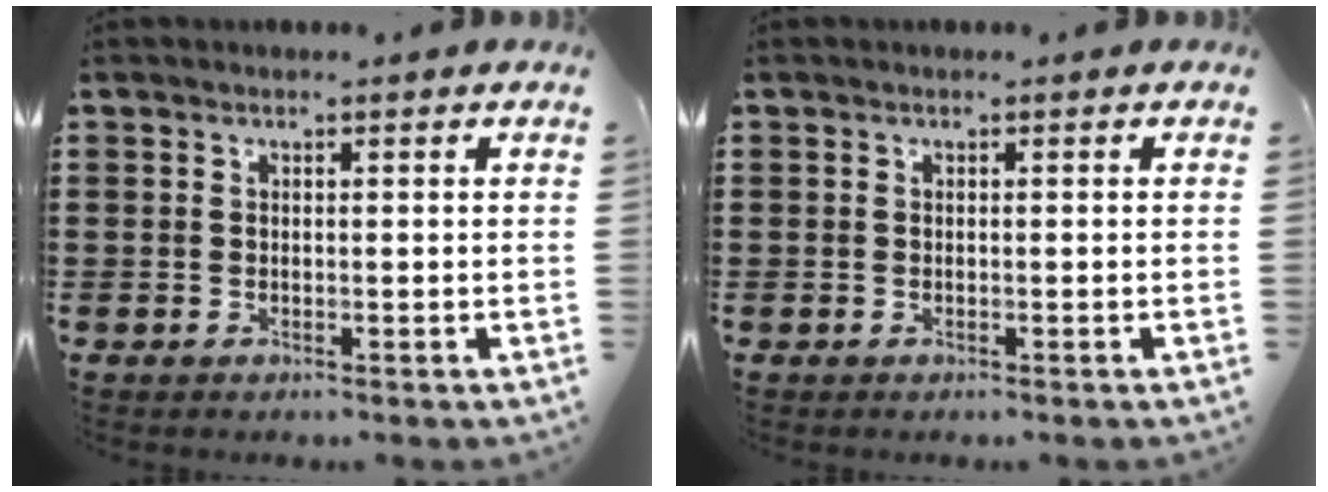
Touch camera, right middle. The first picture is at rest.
{"total": 0.0}